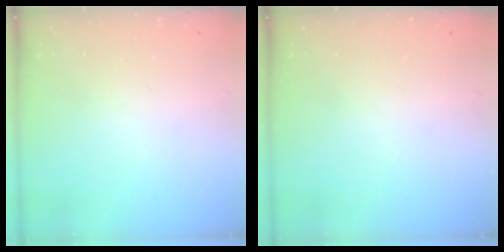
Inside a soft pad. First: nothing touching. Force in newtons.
{"total": 0.0}